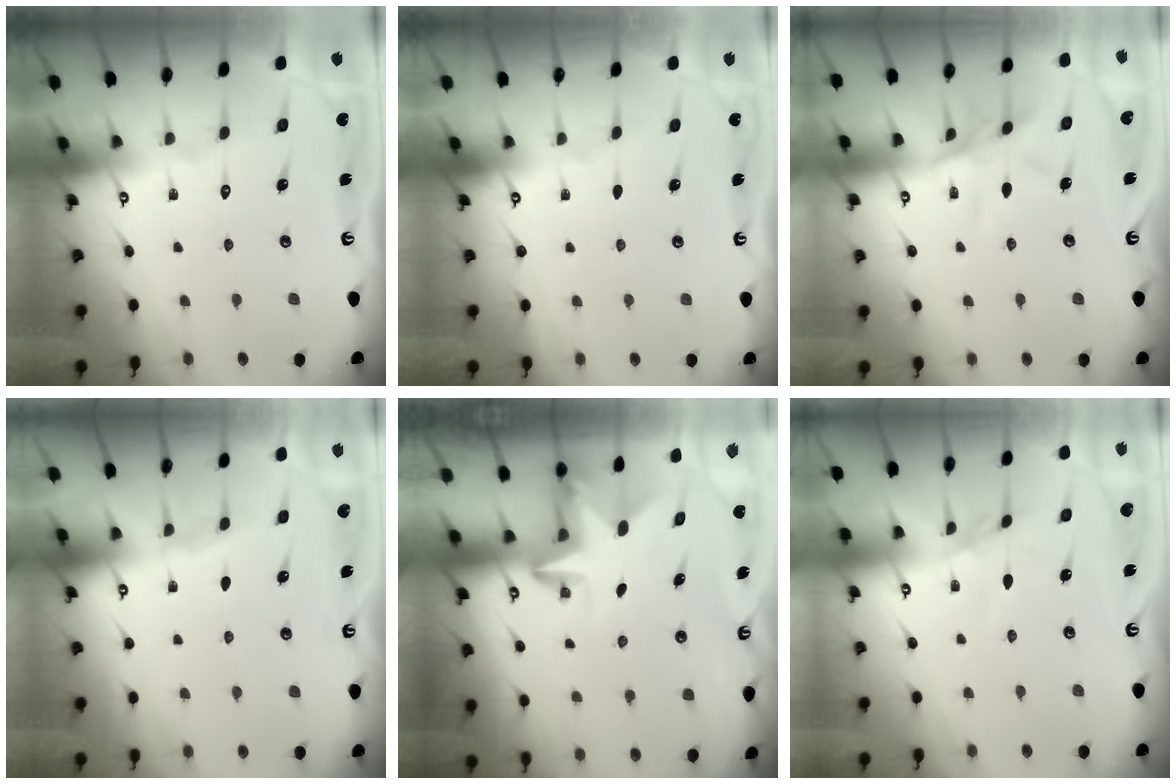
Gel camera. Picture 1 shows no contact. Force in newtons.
{"total": 0.0}
{"total": 8.1, "press": 8.0, "slide": 0.7}
{"total": 2.0, "press": 2.0, "slide": 0.4}
{"total": 3.4, "press": 3.4, "slide": 0.1}
{"total": 2.9, "press": 2.9, "slide": 0.4}